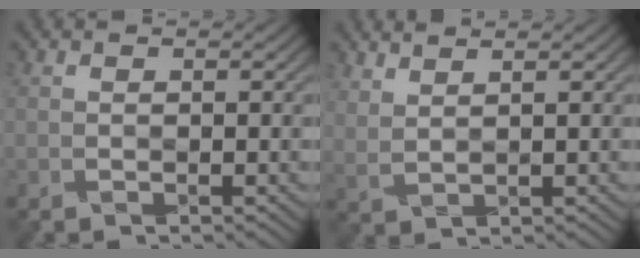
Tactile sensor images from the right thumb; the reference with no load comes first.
{"total": 3.4, "force": [2.9, 0.9, 1.7], "torque": [-0.017, -0.002, 0.043]}